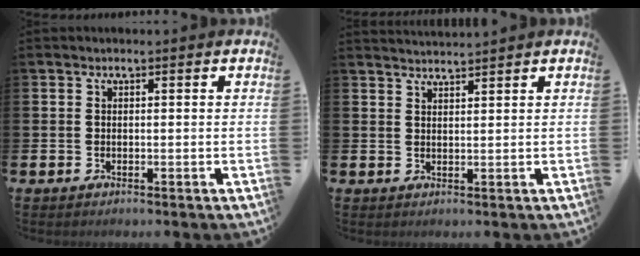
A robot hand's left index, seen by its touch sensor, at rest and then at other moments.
{"total": 2.1, "force": [2.1, -0.2, -0.1], "torque": [0.007, -0.014, 0.037]}